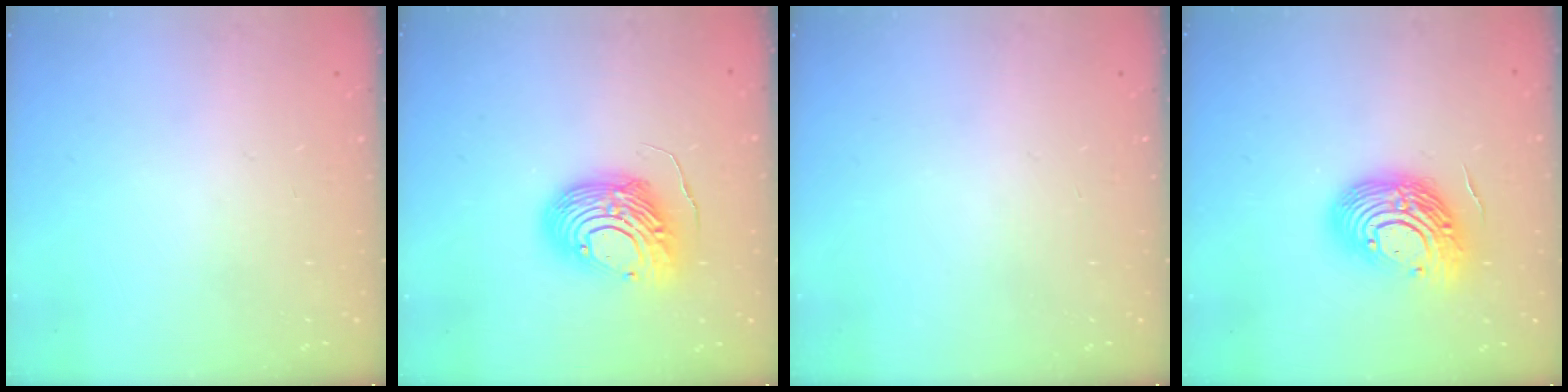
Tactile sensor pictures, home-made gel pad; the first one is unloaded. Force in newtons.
{"total": 14.0, "press": 14.0, "slide": 1.1}
{"total": 0.0}
{"total": 14.6, "press": 14.5, "slide": 1.7}